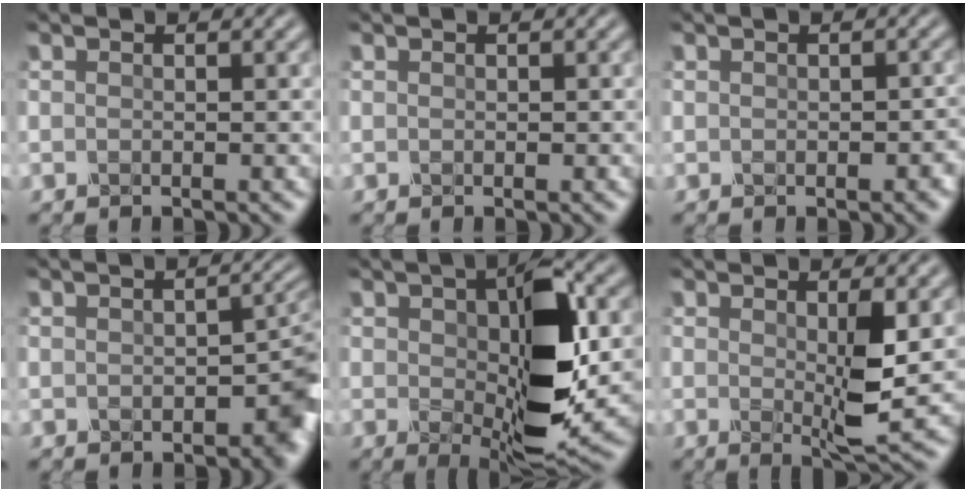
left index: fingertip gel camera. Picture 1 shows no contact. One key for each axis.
{"total": 0.0}
{"total": 1.6, "fx": -0.1, "fy": 1.2, "fz": 1.1, "tx": -0.016, "ty": -0.005, "tz": -0.002}
{"total": 4.9, "fx": -1.1, "fy": 3.1, "fz": 3.6, "tx": -0.026, "ty": -0.009, "tz": -0.014}
{"total": 10.0, "fx": 0.5, "fy": 4.2, "fz": 9.0, "tx": -0.142, "ty": -0.006, "tz": 0.015}
{"total": 3.9, "fx": 0.4, "fy": 0.7, "fz": 3.8, "tx": -0.064, "ty": -0.011, "tz": 0.009}